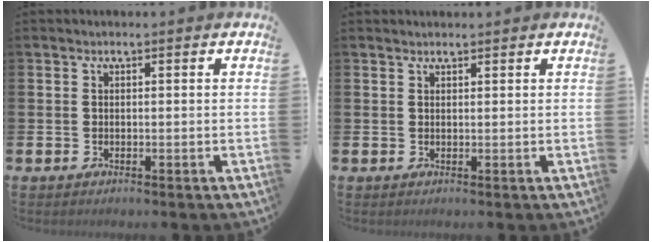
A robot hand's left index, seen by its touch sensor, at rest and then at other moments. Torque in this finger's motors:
{"motor_torque": [-0.15, -0.05, -0.55, -0.03]}